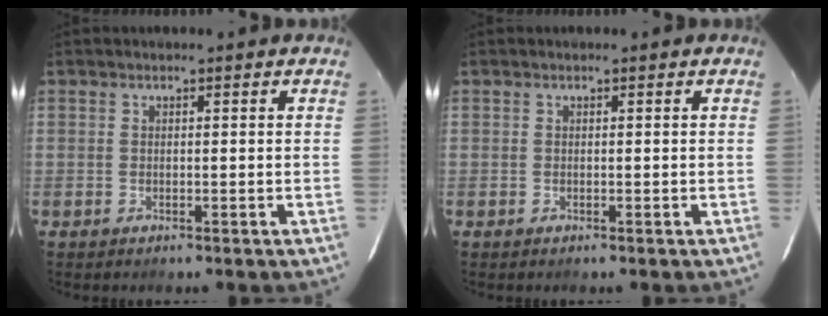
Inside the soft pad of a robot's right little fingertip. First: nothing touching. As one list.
[{"total": 0.0}]